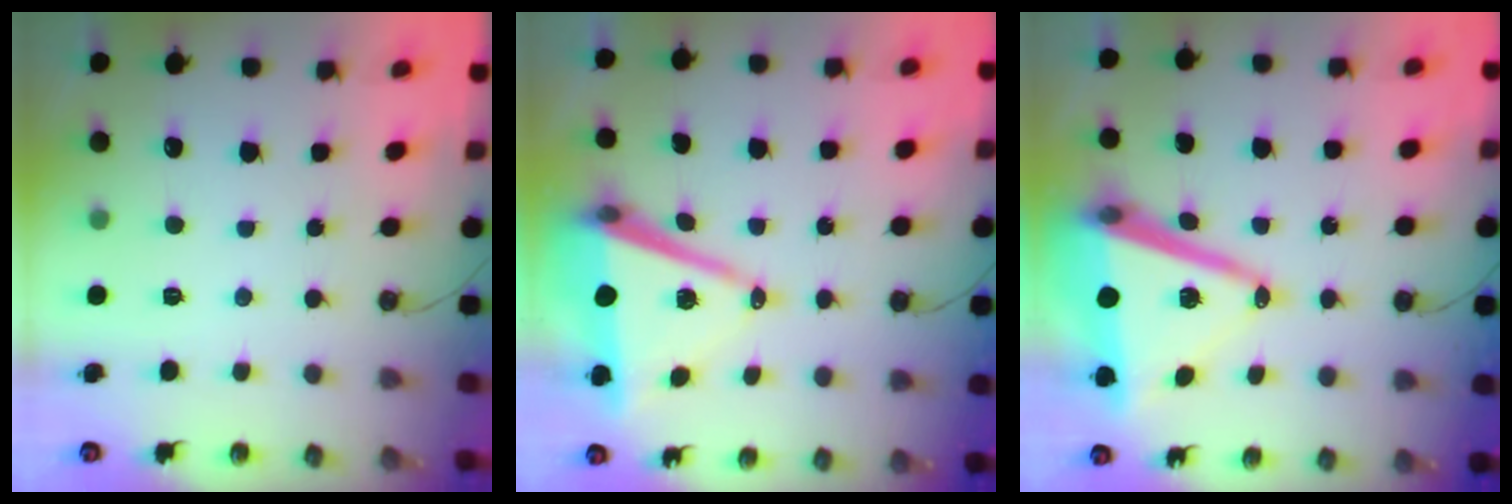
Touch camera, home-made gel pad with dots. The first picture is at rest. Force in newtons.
{"total": 11.8, "press": 11.0, "slide": 4.4}
{"total": 16.6, "press": 16.1, "slide": 4.0}